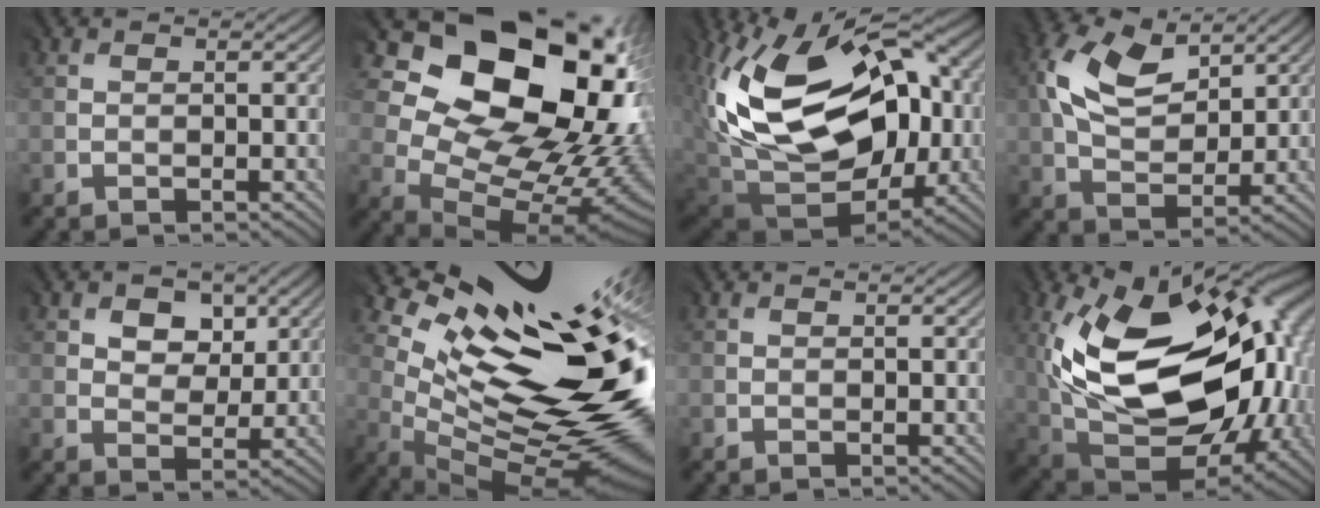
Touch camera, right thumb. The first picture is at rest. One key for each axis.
{"total": 19.1, "fx": 6.4, "fy": 13.4, "fz": 12.0, "tx": -0.168, "ty": -0.016, "tz": 0.138}
{"total": 18.9, "fx": 3.8, "fy": 12.9, "fz": 13.4, "tx": -0.260, "ty": -0.011, "tz": 0.086}
{"total": 10.5, "fx": 4.6, "fy": 6.0, "fz": 7.2, "tx": -0.177, "ty": 0.020, "tz": 0.086}
{"total": 4.8, "fx": 2.4, "fy": 3.3, "fz": 2.5, "tx": -0.034, "ty": -0.006, "tz": 0.034}
{"total": 18.0, "fx": 6.1, "fy": 7.6, "fz": 15.2, "tx": -0.223, "ty": -0.008, "tz": 0.129}
{"total": 0.0}
{"total": 20.8, "fx": 2.8, "fy": 12.1, "fz": 16.7, "tx": -0.322, "ty": -0.012, "tz": 0.066}